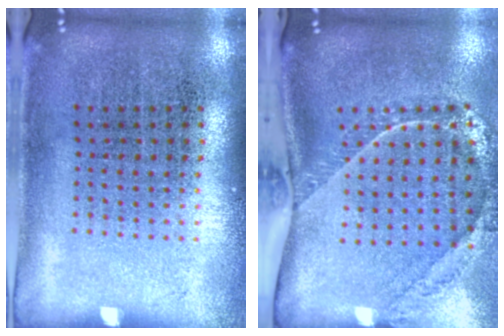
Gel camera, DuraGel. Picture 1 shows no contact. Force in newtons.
{"total": 2.3, "press": 1.7, "slide": 1.5}